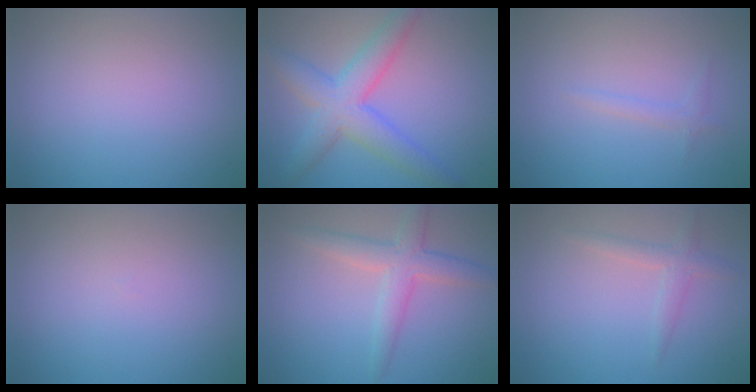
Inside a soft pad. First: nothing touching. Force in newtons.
{"total": 5.8, "press": 5.8, "slide": 0.2}
{"total": 0.8, "press": 0.8, "slide": 0.1}
{"total": 0.0}
{"total": 3.6, "press": 3.6, "slide": 0.1}
{"total": 1.6, "press": 1.6, "slide": 0.0}